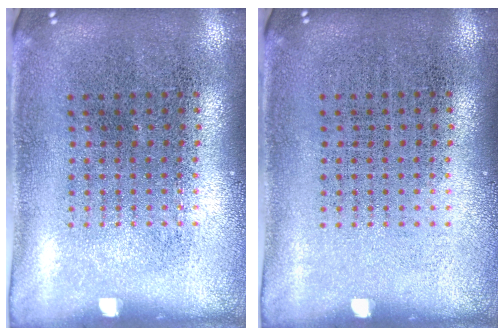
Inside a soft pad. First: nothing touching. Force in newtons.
{"total": 0.0}